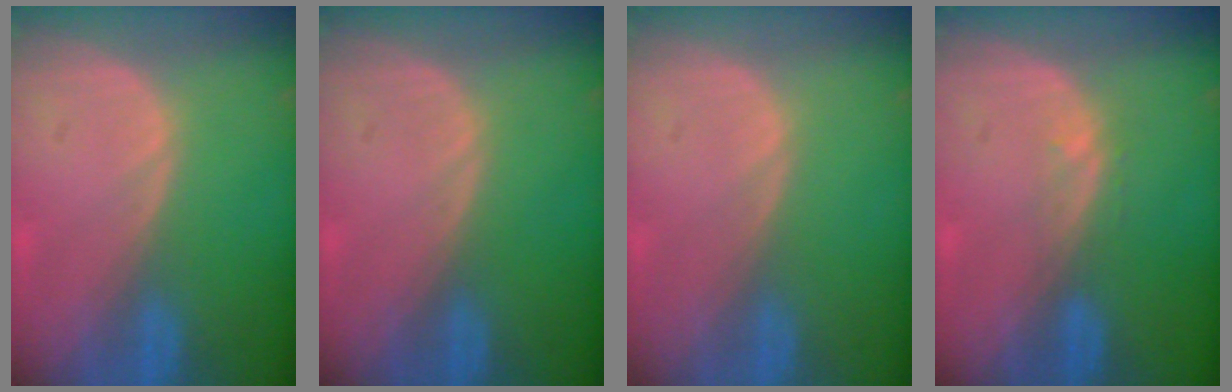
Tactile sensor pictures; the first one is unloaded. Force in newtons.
{"total": 0.0}
{"total": 0.0}
{"total": 1.0, "press": 1.0, "slide": 0.2}